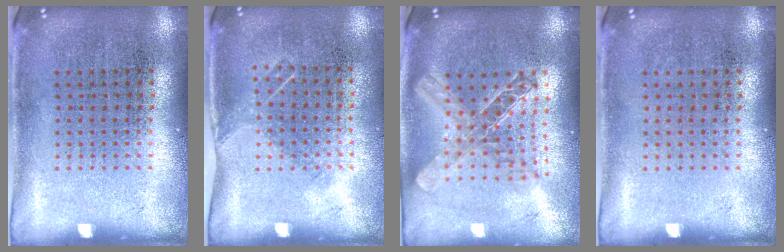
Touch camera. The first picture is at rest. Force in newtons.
{"total": 1.1, "press": 0.8, "slide": 0.7}
{"total": 2.0, "press": 1.7, "slide": 1.0}
{"total": 0.0}